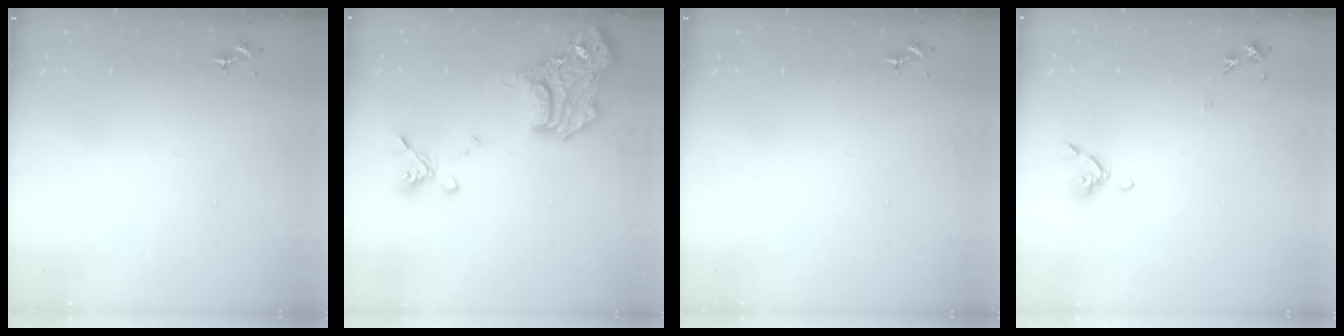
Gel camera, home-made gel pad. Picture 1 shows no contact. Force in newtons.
{"total": 22.9, "press": 22.8, "slide": 2.3}
{"total": 0.0}
{"total": 7.9, "press": 7.8, "slide": 1.5}